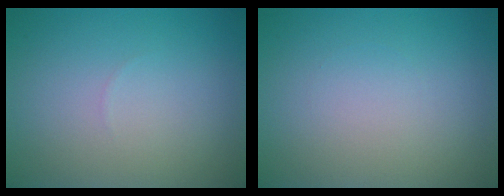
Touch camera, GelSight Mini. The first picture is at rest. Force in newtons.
{"total": 0.0}